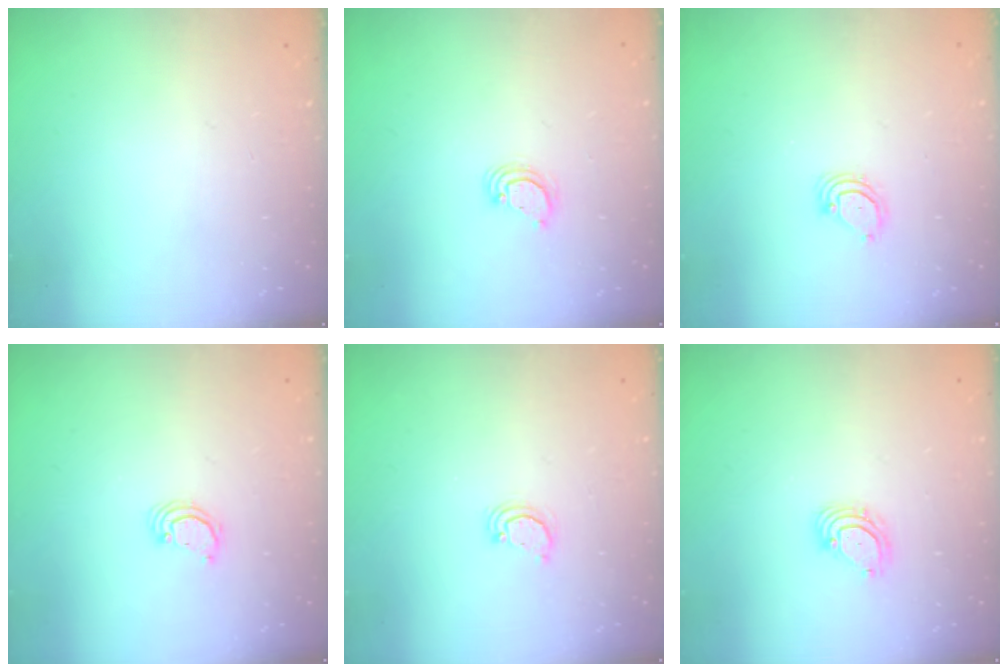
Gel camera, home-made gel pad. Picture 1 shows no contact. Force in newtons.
{"total": 3.9, "press": 3.9, "slide": 0.4}
{"total": 3.1, "press": 3.1, "slide": 0.3}
{"total": 2.6, "press": 2.6, "slide": 0.2}
{"total": 2.5, "press": 2.5, "slide": 0.3}
{"total": 4.0, "press": 4.0, "slide": 0.5}